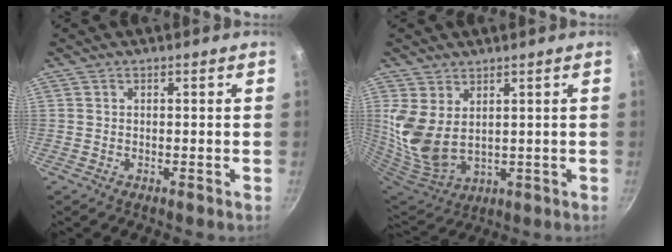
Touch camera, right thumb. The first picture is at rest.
{"total": 10.7, "force": [3.8, 6.4, 7.6], "torque": [-0.149, -0.040, 0.092]}